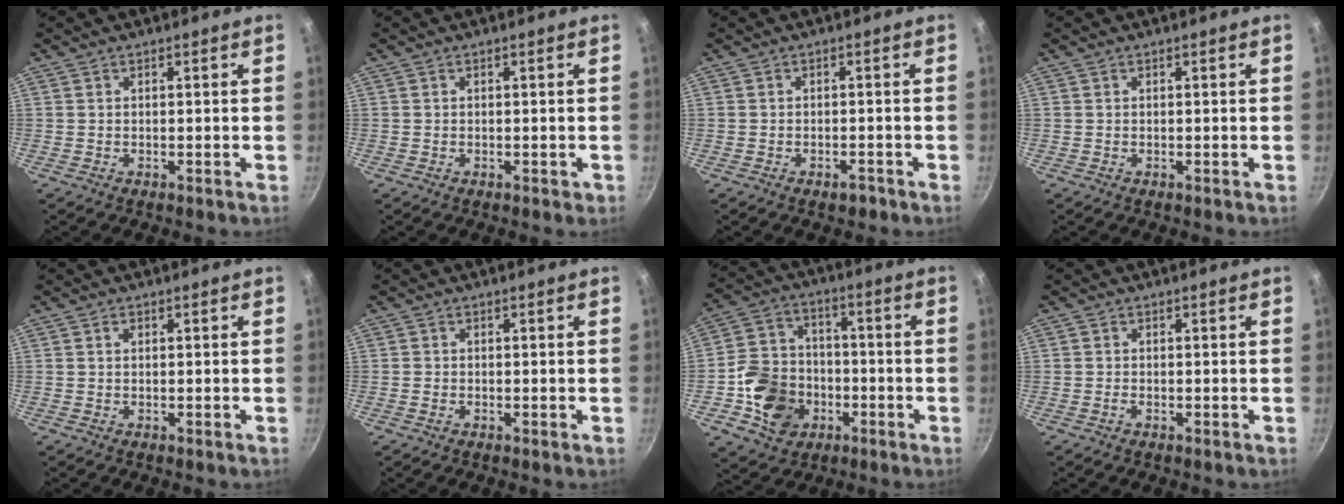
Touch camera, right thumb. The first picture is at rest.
{"total": 0.7, "force": [-0.2, 0.6, 0.4], "torque": [0.000, 0.001, -0.003]}
{"total": 2.0, "force": [-1.3, 1.0, 1.0], "torque": [-0.013, 0.013, -0.014]}
{"total": 0.0}
{"total": 0.7, "force": [0.2, 0.6, 0.4], "torque": [-0.007, 0.003, 0.005]}
{"total": 0.9, "force": [-0.4, 0.7, 0.4], "torque": [-0.007, 0.001, -0.008]}
{"total": 14.1, "force": [-4.0, 11.7, 6.8], "torque": [-0.102, 0.040, -0.069]}
{"total": 0.6, "force": [-0.4, 0.4, 0.3], "torque": [-0.006, 0.001, -0.009]}